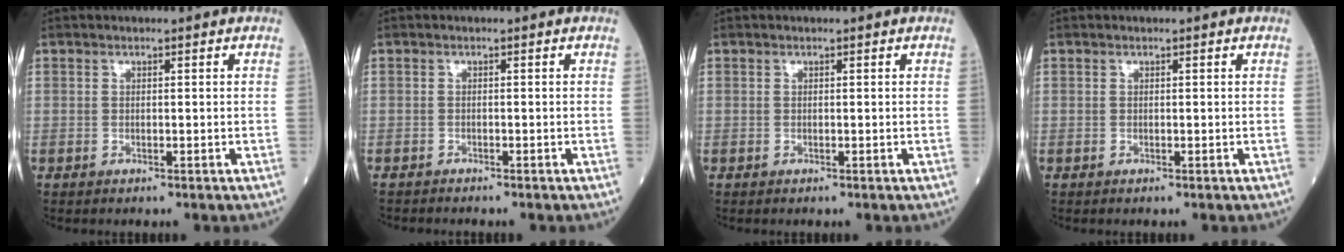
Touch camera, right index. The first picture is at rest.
{"total": 1.6, "force": [-1.6, 0.1, 0.1], "torque": [-0.005, -0.004, -0.027]}
{"total": 0.0}
{"total": 0.0}